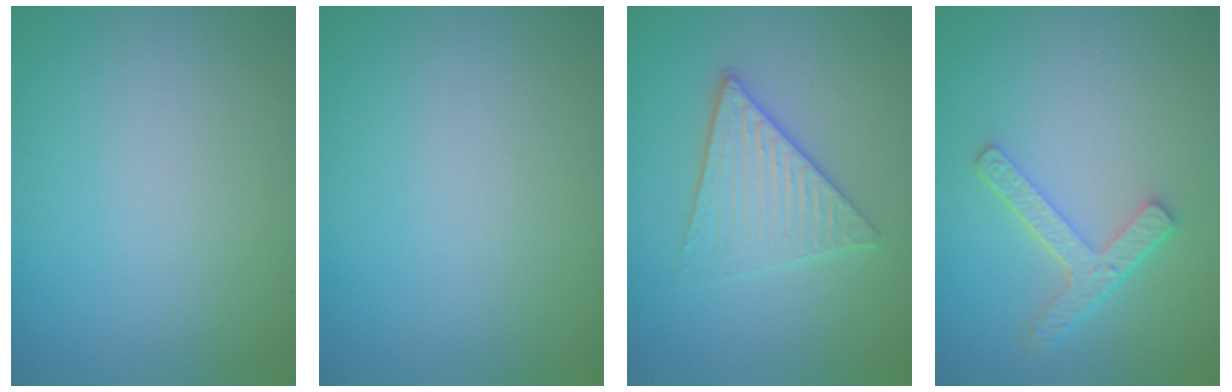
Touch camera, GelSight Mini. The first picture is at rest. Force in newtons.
{"total": 0.0}
{"total": 3.9, "press": 3.3, "slide": 2.0}
{"total": 3.6, "press": 2.8, "slide": 2.3}